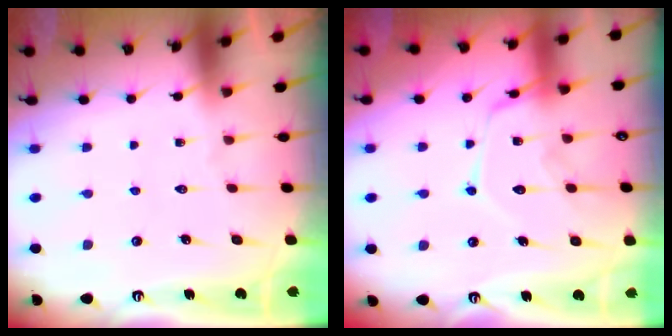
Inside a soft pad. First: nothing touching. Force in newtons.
{"total": 12.3, "press": 12.3, "slide": 0.7}